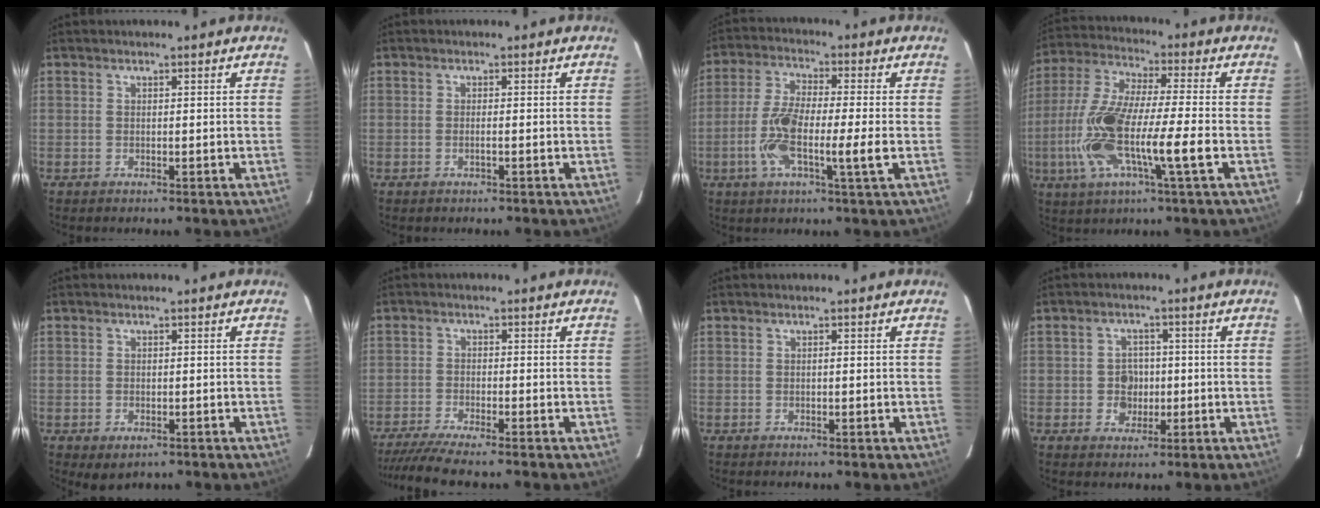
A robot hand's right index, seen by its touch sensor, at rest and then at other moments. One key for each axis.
{"total": 0.8, "fx": -0.3, "fy": -0.1, "fz": 0.7, "tx": -0.016, "ty": 0.000, "tz": -0.006}
{"total": 10.5, "fx": -2.2, "fy": 1.0, "fz": 10.2, "tx": -0.201, "ty": 0.000, "tz": -0.048}
{"total": 15.7, "fx": -3.9, "fy": 1.5, "fz": 15.1, "tx": -0.316, "ty": -0.010, "tz": -0.077}
{"total": 2.3, "fx": -1.1, "fy": 1.5, "fz": 1.4, "tx": -0.022, "ty": -0.004, "tz": -0.002}
{"total": 8.1, "fx": -7.0, "fy": -0.3, "fz": 4.1, "tx": -0.063, "ty": -0.019, "tz": -0.116}
{"total": 0.0}
{"total": 3.8, "fx": -0.5, "fy": 3.3, "fz": 1.8, "tx": -0.025, "ty": 0.010, "tz": -0.005}